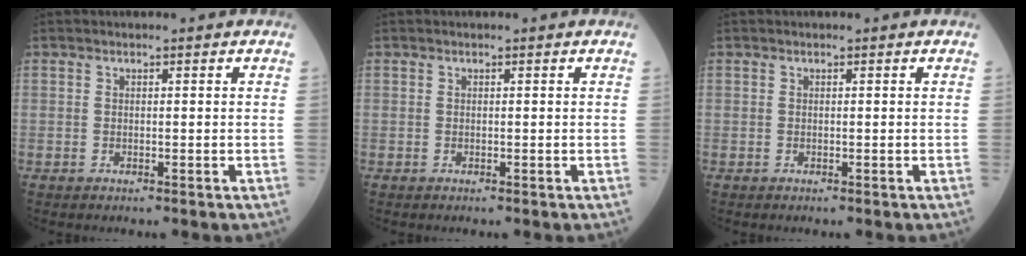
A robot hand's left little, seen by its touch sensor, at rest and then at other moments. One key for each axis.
{"total": 0.0}
{"total": 0.0}